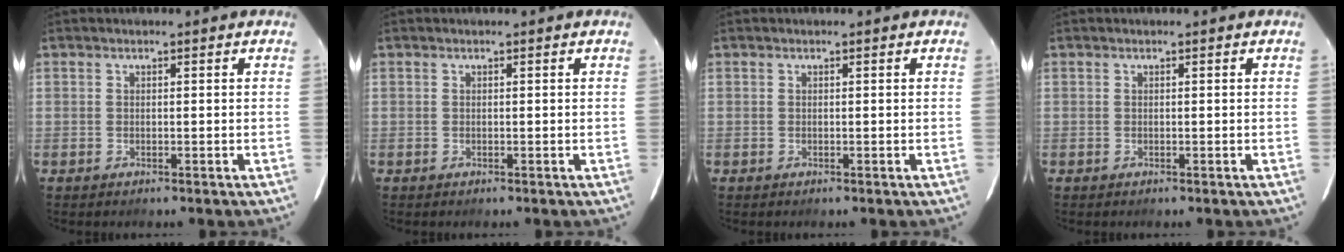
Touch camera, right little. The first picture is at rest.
{"total": 0.0}
{"total": 0.0}
{"total": 0.0}